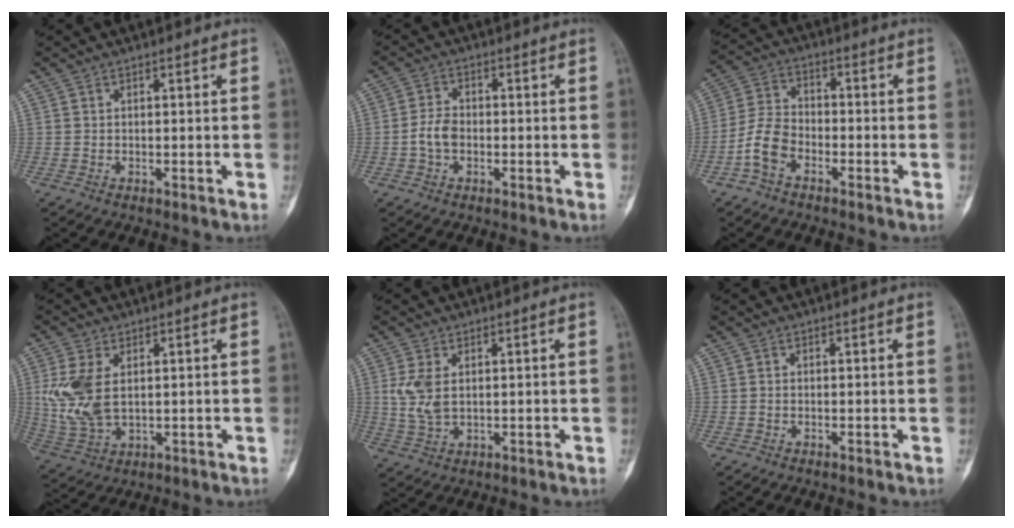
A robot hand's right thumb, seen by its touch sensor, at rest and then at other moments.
{"total": 4.2, "force": [-1.0, 2.8, 2.9], "torque": [-0.055, 0.013, -0.025]}
{"total": 7.4, "force": [-3.7, 4.7, 4.4], "torque": [-0.083, 0.030, -0.081]}
{"total": 10.1, "force": [1.8, 5.9, 8.0], "torque": [-0.178, -0.007, 0.049]}
{"total": 5.6, "force": [1.1, 3.2, 4.4], "torque": [-0.099, -0.003, 0.029]}
{"total": 0.0}